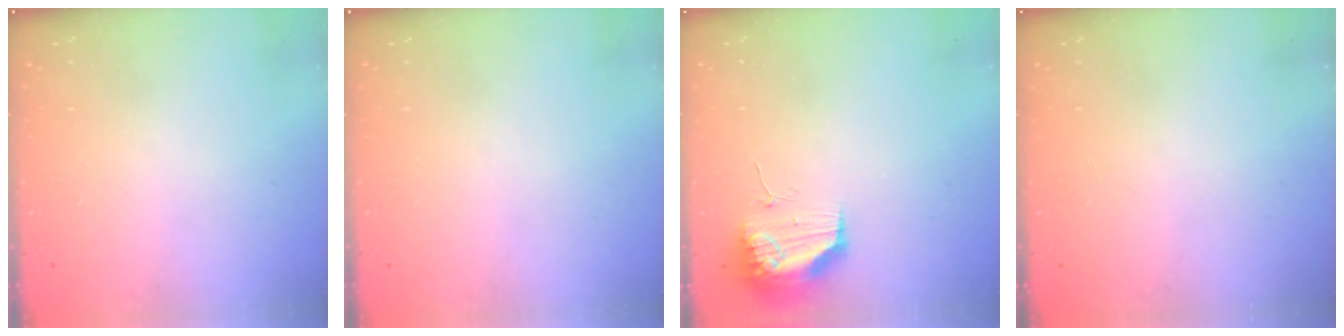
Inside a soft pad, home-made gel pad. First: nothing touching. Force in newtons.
{"total": 0.0}
{"total": 11.0, "press": 10.9, "slide": 1.4}
{"total": 0.0}